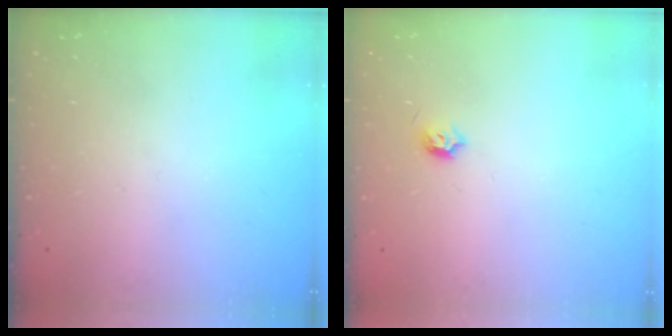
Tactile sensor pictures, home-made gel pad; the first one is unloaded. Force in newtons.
{"total": 3.7, "press": 3.6, "slide": 0.9}